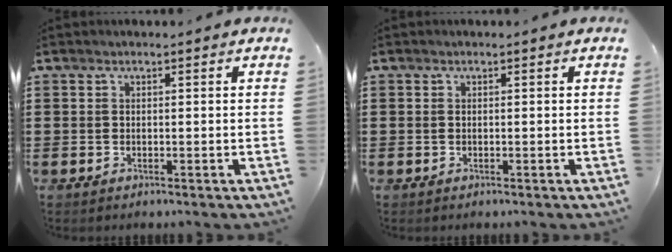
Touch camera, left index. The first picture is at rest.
{"total": 0.0}